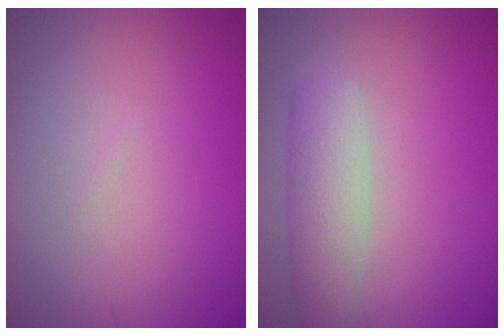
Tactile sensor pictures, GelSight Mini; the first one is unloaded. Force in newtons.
{"total": 4.2, "press": 4.2, "slide": 0.2}